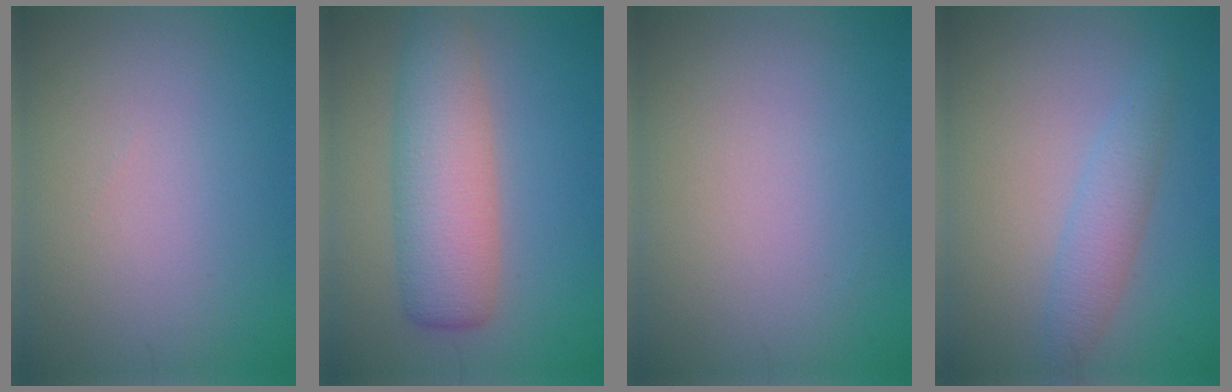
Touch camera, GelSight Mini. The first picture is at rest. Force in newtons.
{"total": 6.2, "press": 6.2, "slide": 0.2}
{"total": 0.0}
{"total": 2.5, "press": 2.5, "slide": 0.1}